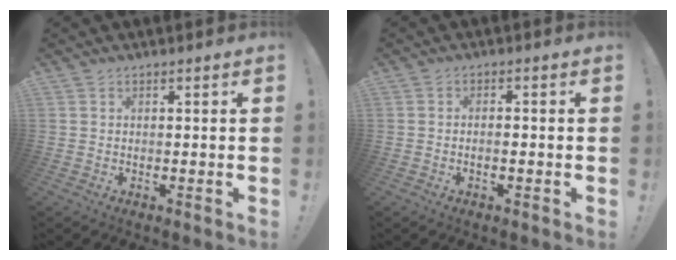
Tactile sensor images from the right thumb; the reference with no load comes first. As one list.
[{"total": 1.7, "force": [-1.1, 0.2, 1.3], "torque": [-0.020, 0.002, -0.020]}]